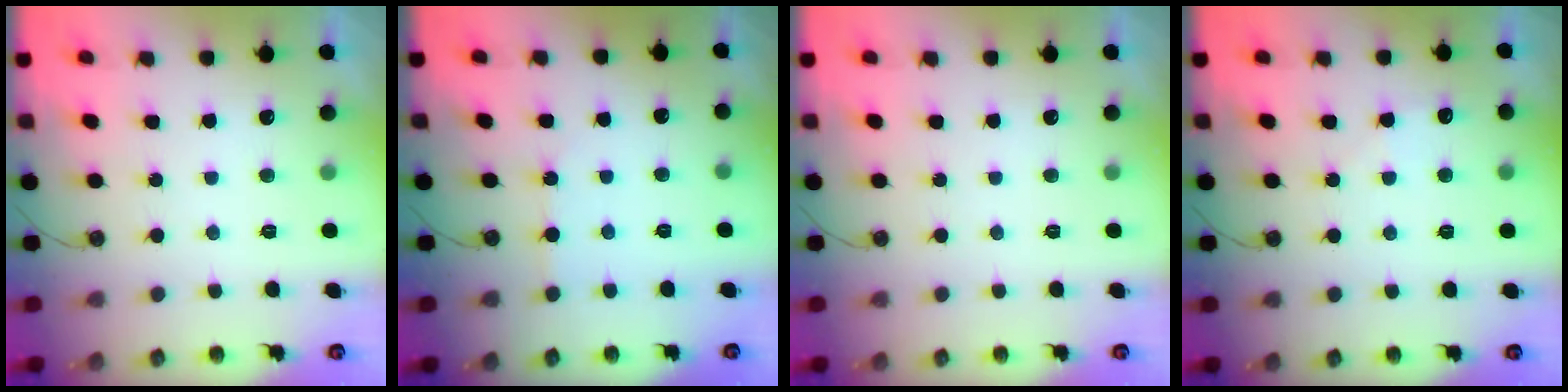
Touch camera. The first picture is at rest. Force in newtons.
{"total": 2.8, "press": 2.8, "slide": 0.4}
{"total": 0.0}
{"total": 4.5, "press": 4.5, "slide": 0.6}